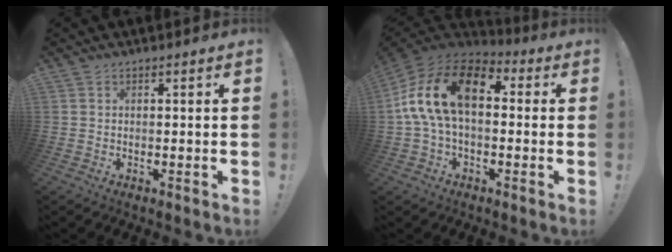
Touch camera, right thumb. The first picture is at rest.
{"total": 18.2, "force": [3.8, 10.2, 14.7], "torque": [-0.271, 0.006, 0.069]}